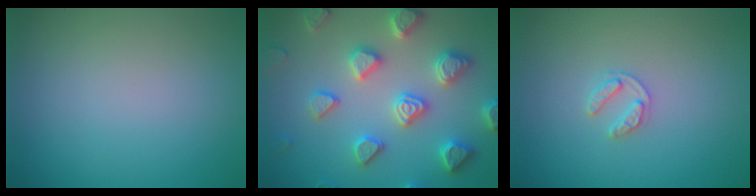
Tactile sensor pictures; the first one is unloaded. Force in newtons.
{"total": 5.3, "press": 5.2, "slide": 1.2}
{"total": 1.6, "press": 1.6, "slide": 0.3}